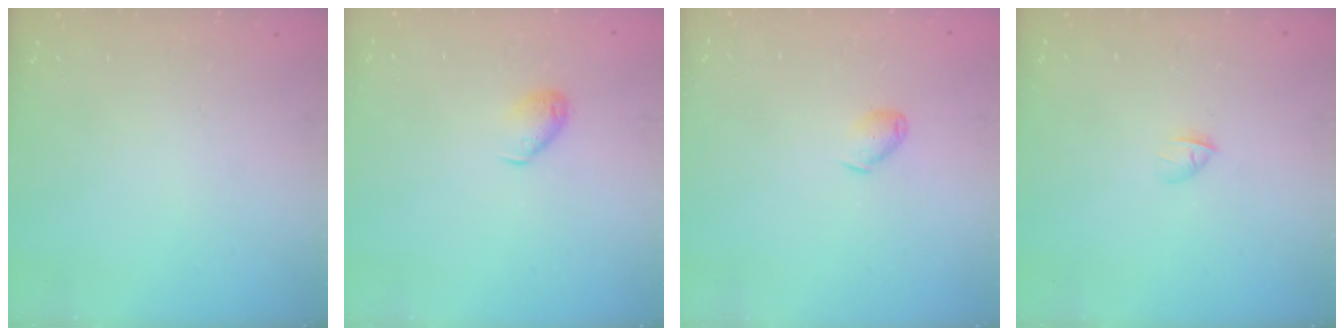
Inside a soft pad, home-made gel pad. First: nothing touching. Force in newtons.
{"total": 5.8, "press": 5.7, "slide": 0.6}
{"total": 6.3, "press": 6.3, "slide": 0.8}
{"total": 2.4, "press": 2.2, "slide": 0.8}